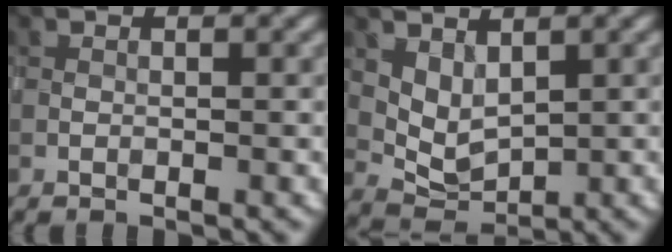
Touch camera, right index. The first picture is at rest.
{"total": 2.7, "force": [1.7, 1.5, 1.5], "torque": [-0.031, -0.010, 0.039]}